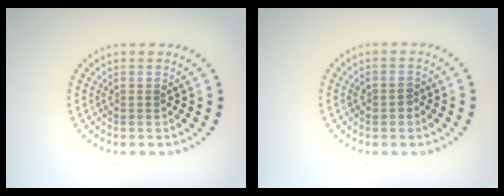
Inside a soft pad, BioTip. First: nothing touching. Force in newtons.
{"total": 1.2, "press": 1.2, "slide": 0.1}